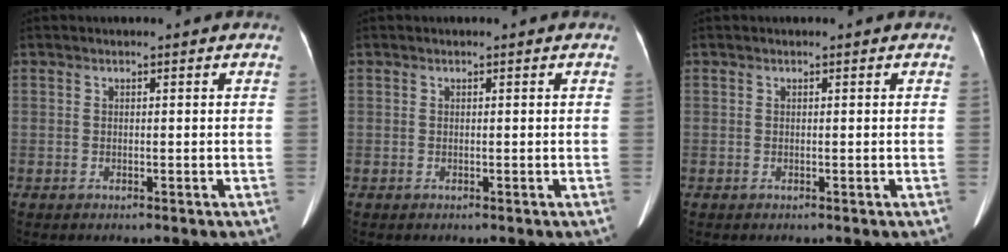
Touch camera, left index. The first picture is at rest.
{"total": 0.0}
{"total": 0.0}